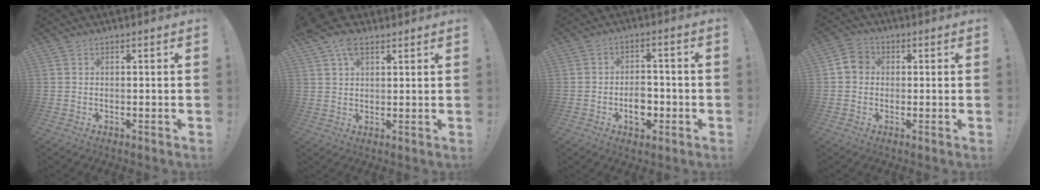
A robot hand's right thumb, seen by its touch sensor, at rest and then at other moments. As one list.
[{"total": 7.7, "force": [4.6, 4.3, 4.4], "torque": [-0.075, -0.014, 0.088]}, {"total": 7.1, "force": [-2.3, 4.9, 4.5], "torque": [-0.054, 0.011, -0.039]}, {"total": 5.4, "force": [0.0, 4.7, 2.6], "torque": [-0.046, 0.014, 0.001]}]